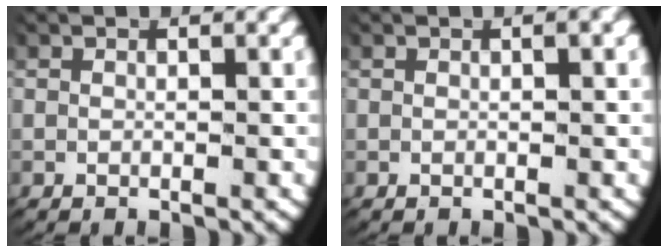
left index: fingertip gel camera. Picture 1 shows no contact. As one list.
[{"total": 0.7, "force": [0.3, 0.1, 0.7], "torque": [-0.009, 0.004, 0.005]}]